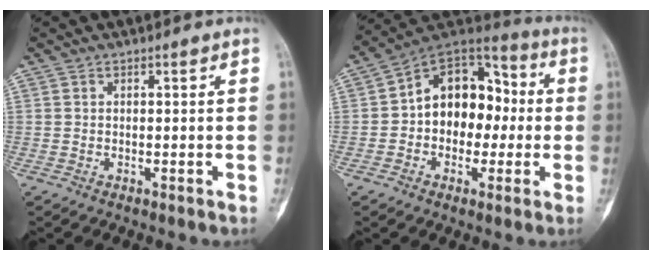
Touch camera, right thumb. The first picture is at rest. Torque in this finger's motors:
{"motor_torque": [-0.37, 1.49, 0.33, -0.22, -0.05]}